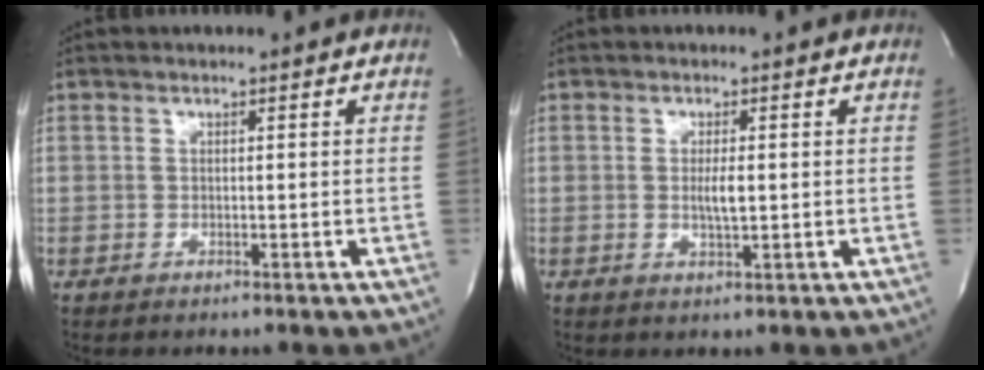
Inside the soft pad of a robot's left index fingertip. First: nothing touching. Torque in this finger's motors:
{"motor_torque": [0.39, -0.01, 0.21, 0.02]}